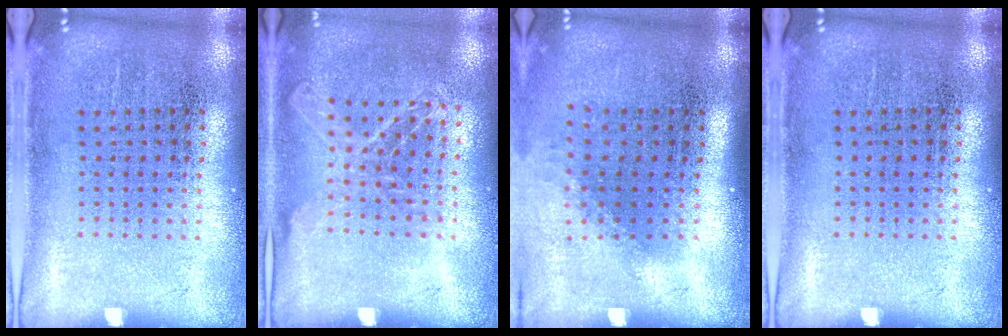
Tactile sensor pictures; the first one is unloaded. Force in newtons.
{"total": 1.1, "press": 1.1, "slide": 0.3}
{"total": 1.1, "press": 0.9, "slide": 0.7}
{"total": 0.0}